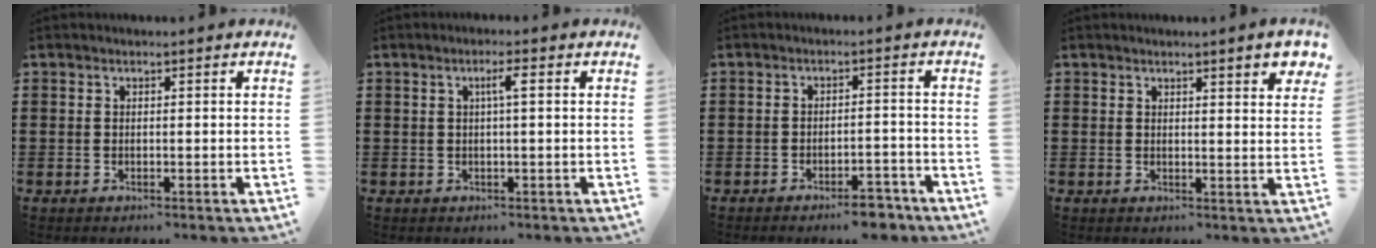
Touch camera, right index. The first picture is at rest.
{"total": 2.4, "force": [0.4, 0.0, 2.4], "torque": [-0.046, 0.001, 0.005]}
{"total": 4.4, "force": [-3.9, 0.7, 1.8], "torque": [-0.029, 0.005, -0.074]}
{"total": 2.6, "force": [2.0, 0.1, 1.7], "torque": [-0.030, 0.000, 0.035]}